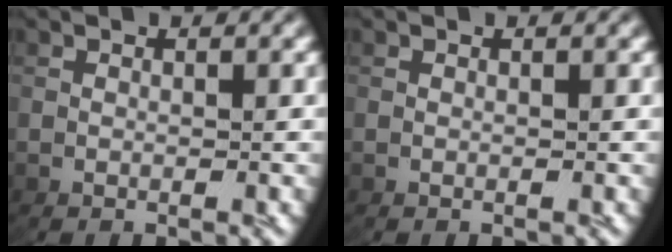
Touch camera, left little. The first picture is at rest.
{"total": 0.0}